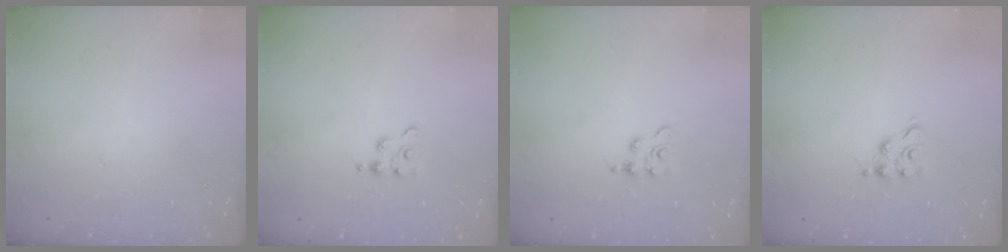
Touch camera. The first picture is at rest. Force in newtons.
{"total": 2.5, "press": 2.4, "slide": 0.4}
{"total": 2.3, "press": 2.3, "slide": 0.3}
{"total": 6.1, "press": 6.1, "slide": 0.5}